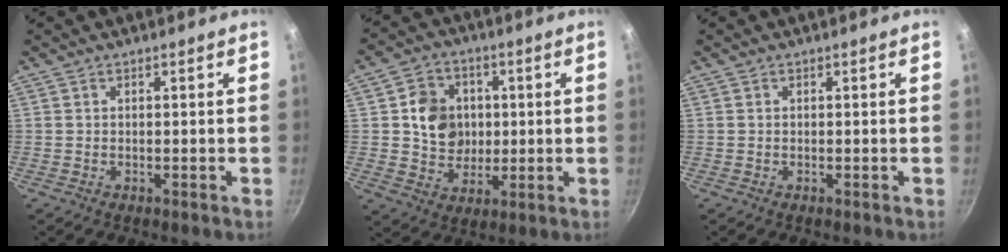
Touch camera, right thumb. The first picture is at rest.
{"total": 10.7, "force": [1.3, 9.4, 4.9], "torque": [-0.044, 0.000, 0.024]}
{"total": 0.0}